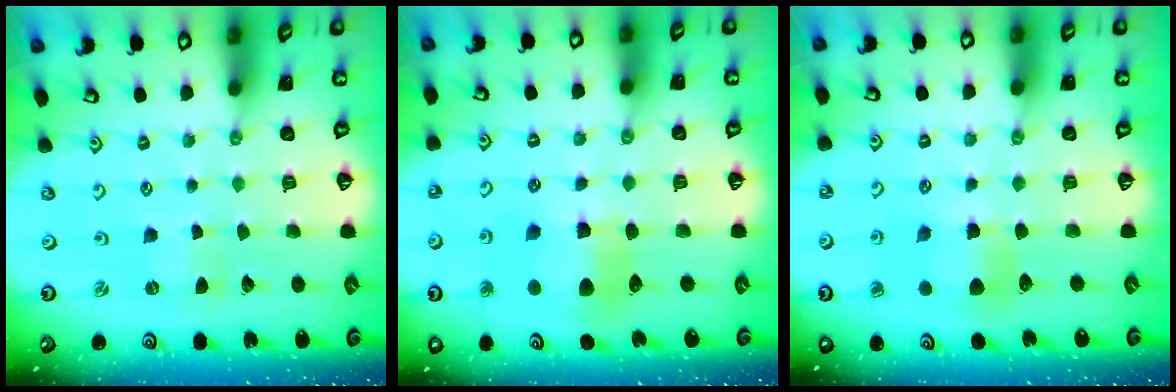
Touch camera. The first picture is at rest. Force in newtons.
{"total": 10.0, "press": 9.9, "slide": 1.3}
{"total": 6.1, "press": 6.1, "slide": 0.4}